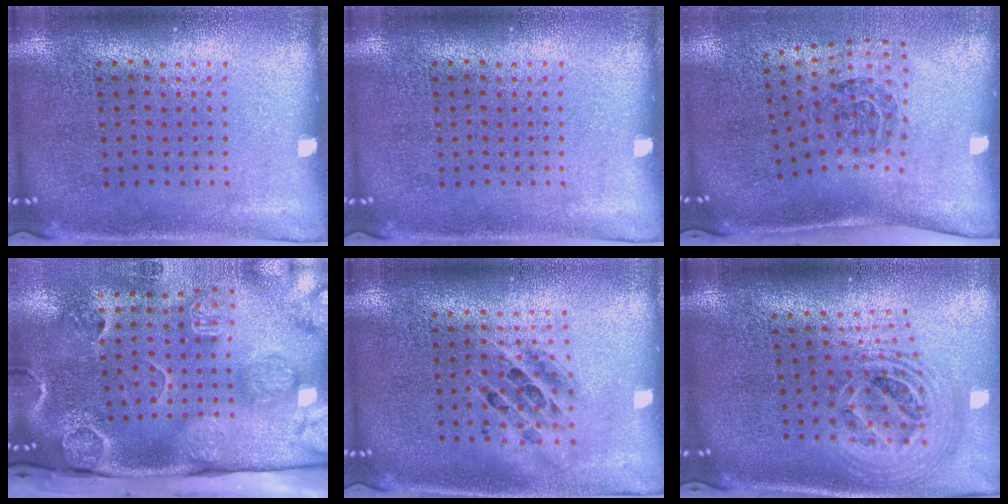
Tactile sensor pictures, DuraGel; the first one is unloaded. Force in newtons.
{"total": 0.0}
{"total": 1.8, "press": 1.2, "slide": 1.4}
{"total": 4.7, "press": 3.4, "slide": 3.3}
{"total": 1.4, "press": 1.2, "slide": 0.7}
{"total": 2.4, "press": 1.8, "slide": 1.6}